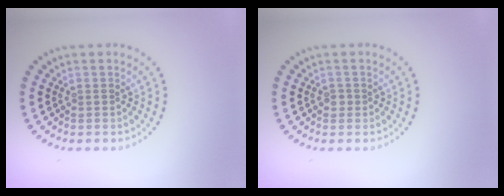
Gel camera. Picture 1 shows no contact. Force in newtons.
{"total": 0.7, "press": 0.6, "slide": 0.4}